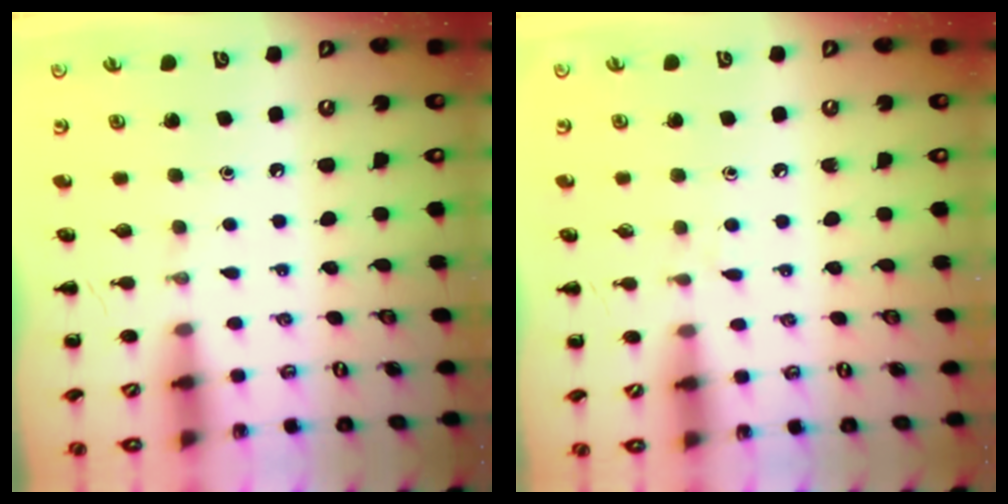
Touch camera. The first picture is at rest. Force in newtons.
{"total": 2.8, "press": 2.4, "slide": 1.4}